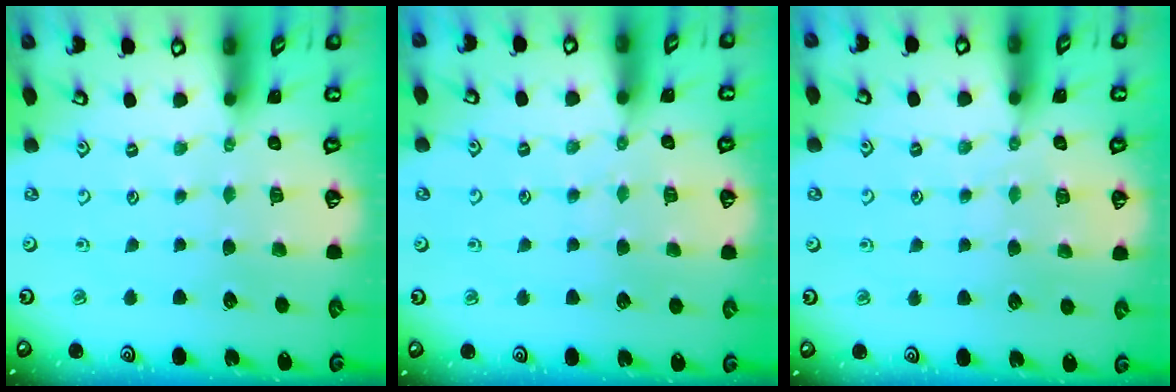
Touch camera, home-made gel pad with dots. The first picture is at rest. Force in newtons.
{"total": 5.0, "press": 5.0, "slide": 0.5}
{"total": 3.8, "press": 3.8, "slide": 0.5}